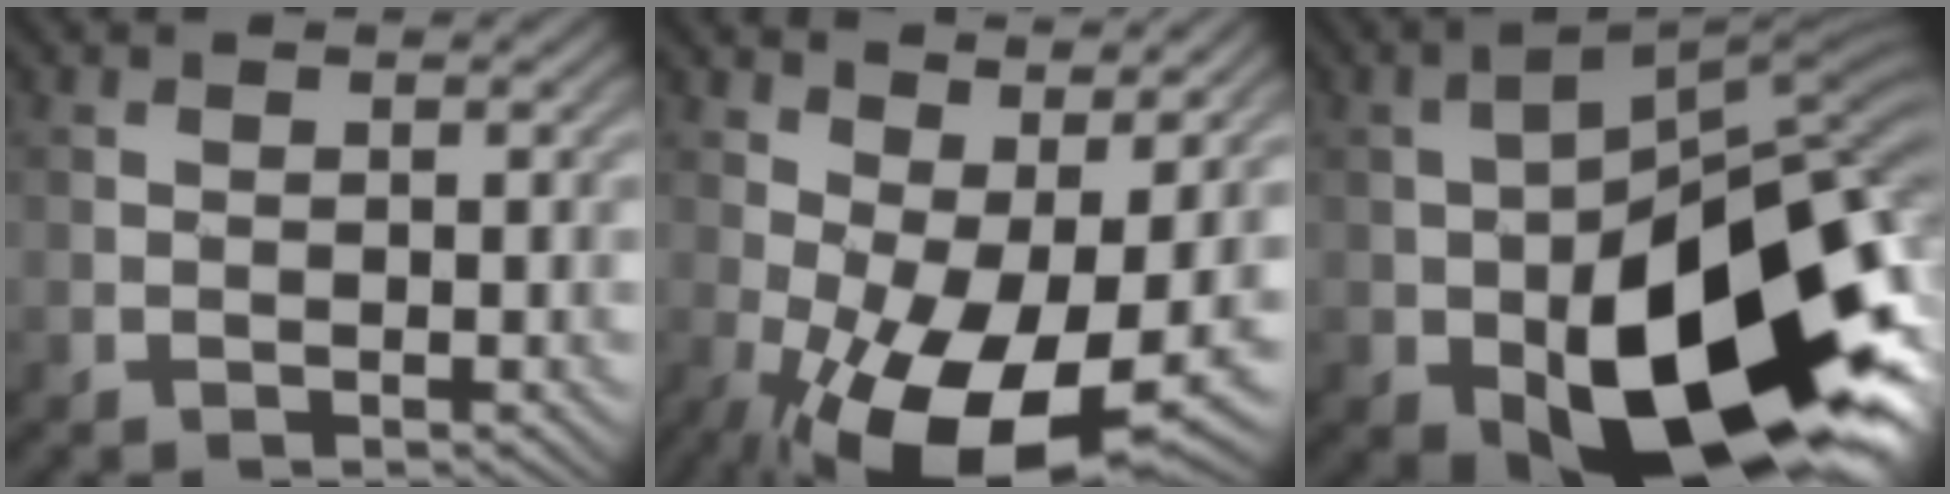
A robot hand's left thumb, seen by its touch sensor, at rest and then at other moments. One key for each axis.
{"total": 14.0, "fx": -0.3, "fy": 6.0, "fz": 12.6, "tx": -0.219, "ty": -0.007, "tz": 0.009}
{"total": 19.1, "fx": -6.5, "fy": 10.1, "fz": 14.8, "tx": -0.225, "ty": -0.037, "tz": -0.095}